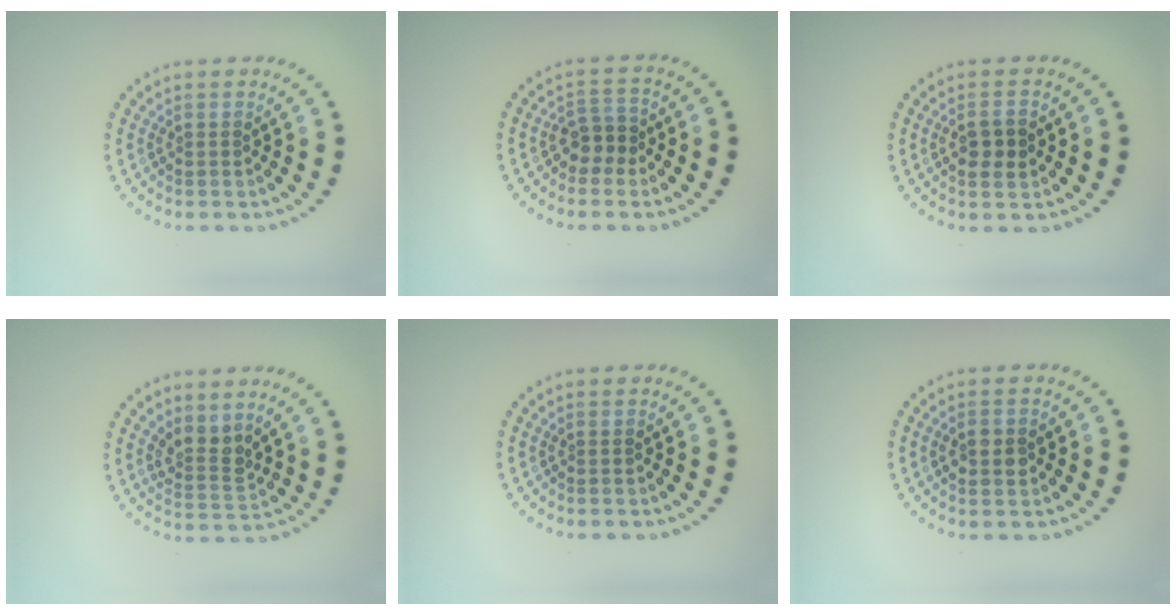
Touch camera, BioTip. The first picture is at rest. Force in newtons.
{"total": 2.1, "press": 1.8, "slide": 0.9}
{"total": 2.5, "press": 2.5, "slide": 0.5}
{"total": 2.6, "press": 1.9, "slide": 1.7}
{"total": 0.0}
{"total": 2.6, "press": 2.6, "slide": 0.1}